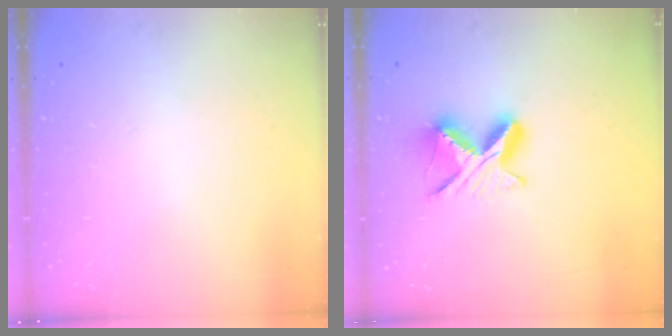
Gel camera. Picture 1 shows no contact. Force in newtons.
{"total": 9.0, "press": 9.0, "slide": 0.9}